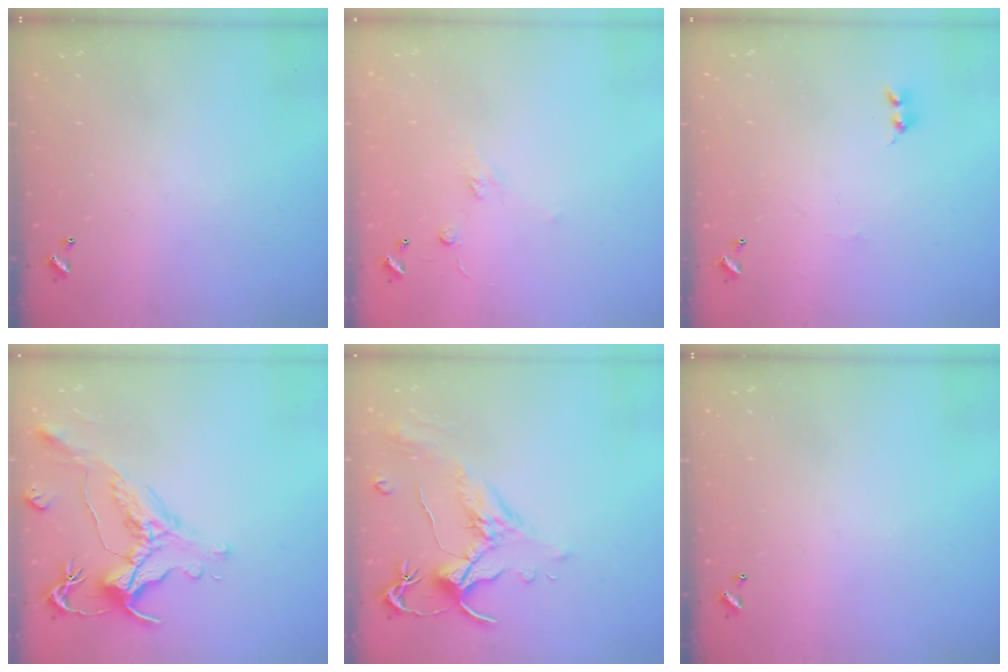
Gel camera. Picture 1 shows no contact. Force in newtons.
{"total": 2.5, "press": 2.3, "slide": 1.0}
{"total": 0.0}
{"total": 1.6, "press": 0.9, "slide": 1.3}
{"total": 1.8, "press": 1.2, "slide": 1.3}
{"total": 0.0}